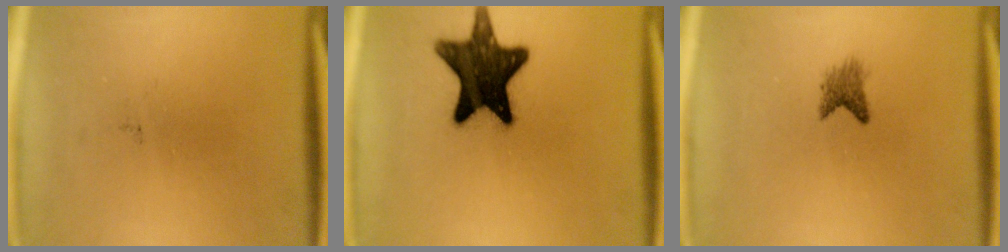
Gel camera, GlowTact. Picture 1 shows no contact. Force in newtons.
{"total": 14.7}
{"total": 2.1}